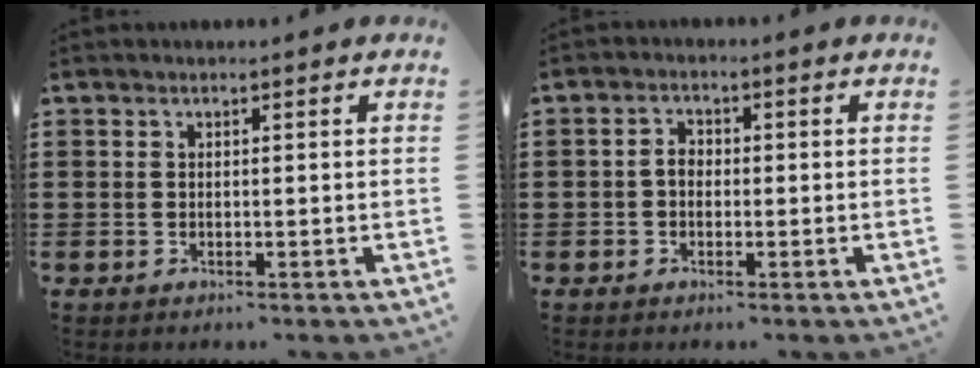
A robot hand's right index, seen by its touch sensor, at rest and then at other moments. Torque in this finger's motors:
{"motor_torque": [0.47, -0.40, 0.09, 0.05]}